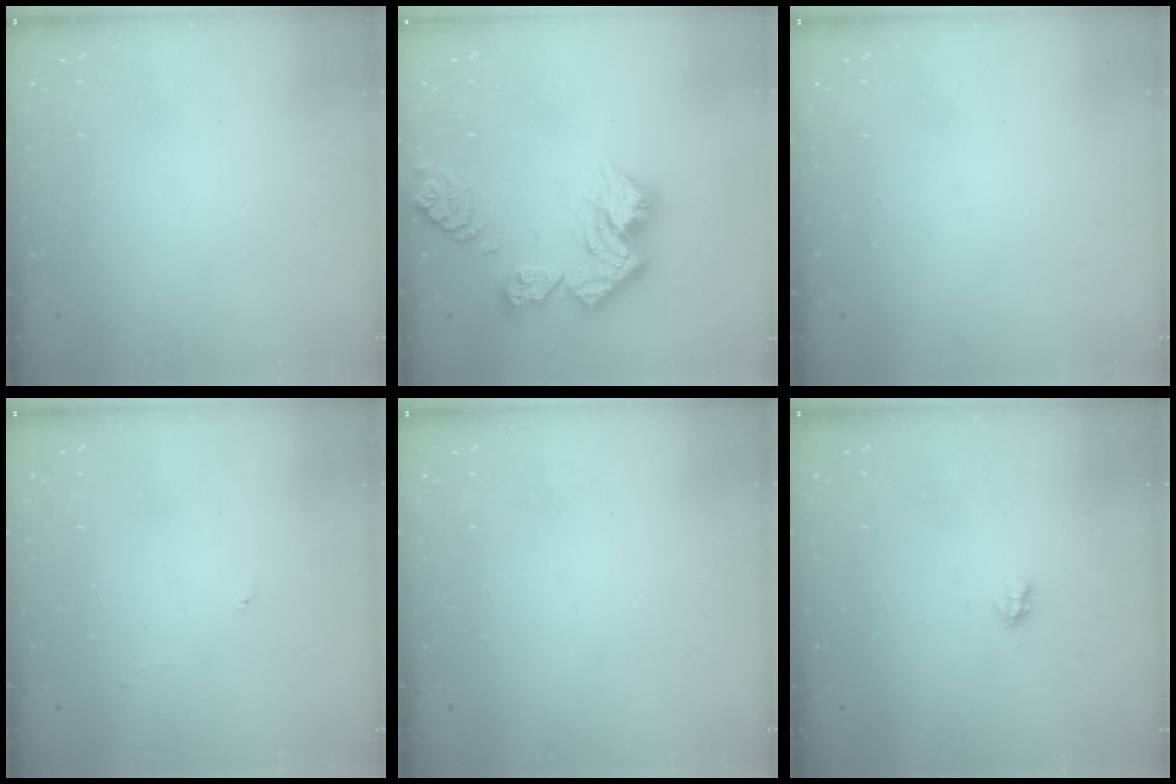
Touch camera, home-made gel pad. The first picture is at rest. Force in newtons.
{"total": 15.7, "press": 15.6, "slide": 1.7}
{"total": 0.0}
{"total": 3.9, "press": 3.9, "slide": 0.3}
{"total": 0.0}
{"total": 1.7, "press": 1.7, "slide": 0.3}